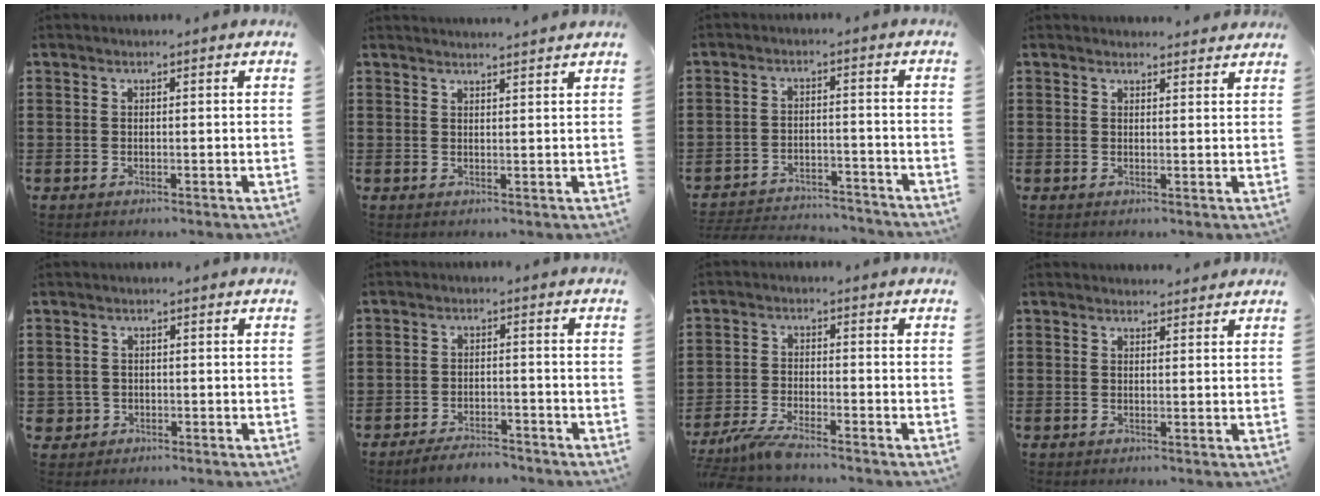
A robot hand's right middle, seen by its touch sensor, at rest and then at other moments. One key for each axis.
{"total": 2.0, "fx": 1.9, "fy": -0.3, "fz": 0.2, "tx": -0.007, "ty": 0.000, "tz": 0.038}
{"total": 3.9, "fx": -3.8, "fy": 0.5, "fz": 0.2, "tx": -0.016, "ty": 0.000, "tz": -0.083}
{"total": 1.7, "fx": 1.7, "fy": 0.2, "fz": 0.0, "tx": 0.003, "ty": 0.000, "tz": 0.031}
{"total": 1.5, "fx": -0.5, "fy": 1.4, "fz": 0.3, "tx": -0.010, "ty": 0.003, "tz": -0.014}
{"total": 3.5, "fx": -3.4, "fy": 0.5, "fz": 0.6, "tx": -0.013, "ty": 0.003, "tz": -0.068}
{"total": 4.3, "fx": -4.0, "fy": 0.0, "fz": 1.7, "tx": -0.051, "ty": -0.013, "tz": -0.082}
{"total": 1.3, "fx": 1.3, "fy": 0.1, "fz": 0.0, "tx": 0.004, "ty": -0.005, "tz": 0.024}